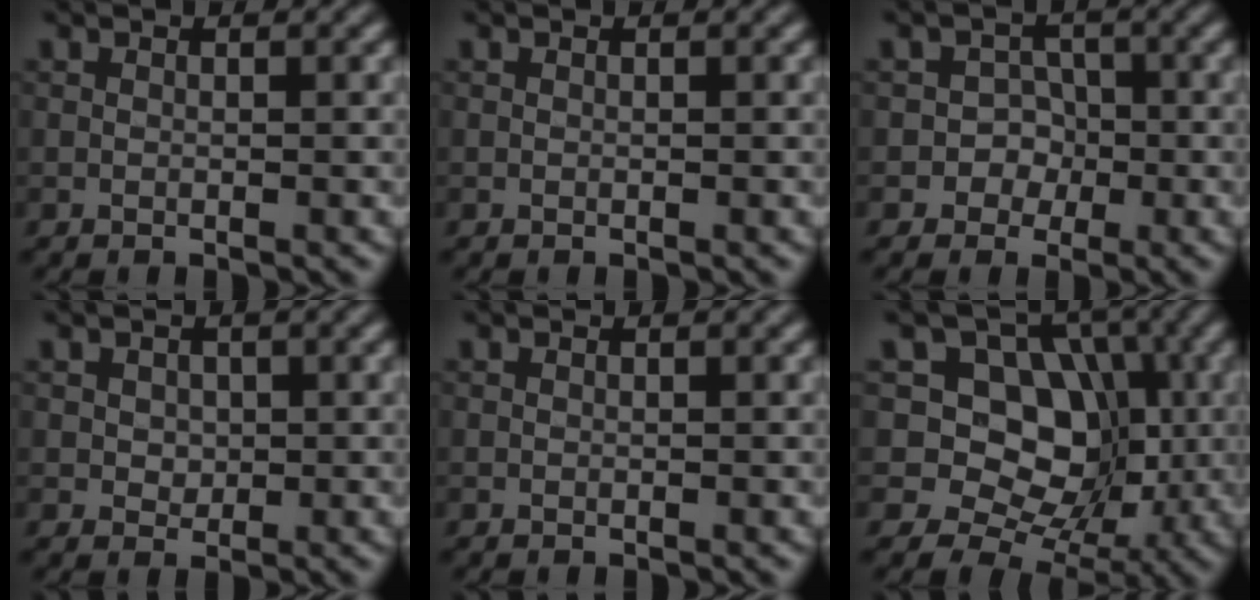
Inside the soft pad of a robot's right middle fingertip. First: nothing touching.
{"total": 0.0}
{"total": 3.1, "force": [-0.9, 2.9, 0.6], "torque": [0.024, 0.010, -0.036]}
{"total": 1.3, "force": [0.3, 1.2, 0.5], "torque": [-0.012, -0.001, 0.008]}
{"total": 0.0}
{"total": 9.6, "force": [0.4, 8.1, 5.1], "torque": [-0.050, 0.012, -0.025]}